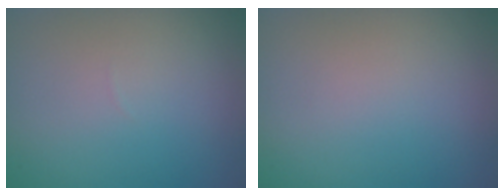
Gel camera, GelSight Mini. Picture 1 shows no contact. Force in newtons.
{"total": 0.0}